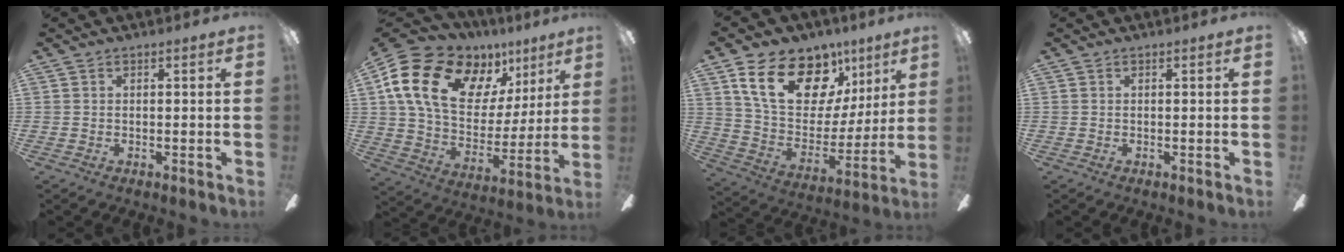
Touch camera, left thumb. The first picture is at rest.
{"total": 22.0, "force": [11.0, 13.9, 13.0], "torque": [-0.233, -0.039, 0.200]}
{"total": 22.2, "force": [11.9, 13.9, 12.6], "torque": [-0.202, -0.056, 0.216]}
{"total": 0.0}